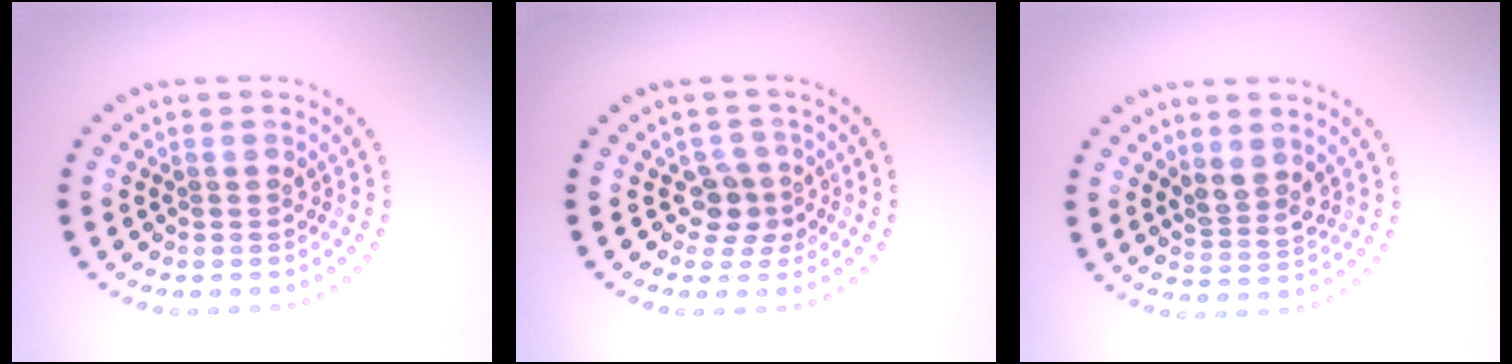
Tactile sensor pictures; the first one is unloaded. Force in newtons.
{"total": 2.4, "press": 1.8, "slide": 1.5}
{"total": 2.0, "press": 1.8, "slide": 1.0}